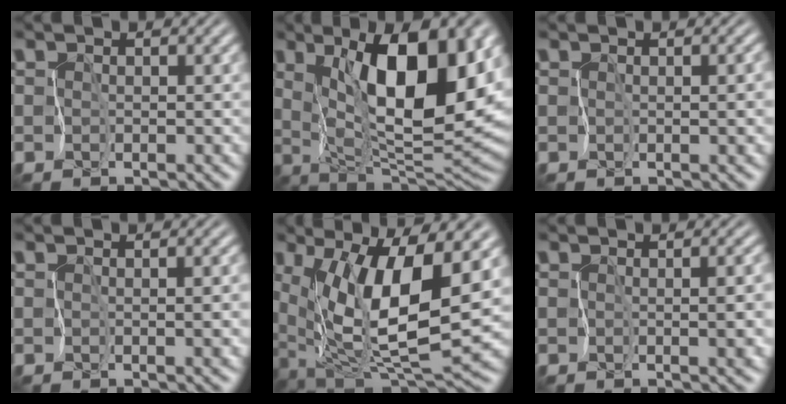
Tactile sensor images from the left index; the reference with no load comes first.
{"total": 12.0, "force": [3.6, 4.2, 10.6], "torque": [-0.156, -0.008, 0.062]}
{"total": 2.1, "force": [-0.3, 0.9, 1.9], "torque": [-0.020, -0.001, 0.000]}
{"total": 2.8, "force": [-0.6, 1.3, 2.4], "torque": [-0.017, 0.002, 0.000]}
{"total": 11.1, "force": [2.5, 3.1, 10.3], "torque": [-0.177, -0.014, 0.044]}
{"total": 3.9, "force": [-0.6, 1.7, 3.4], "torque": [-0.027, 0.004, 0.002]}